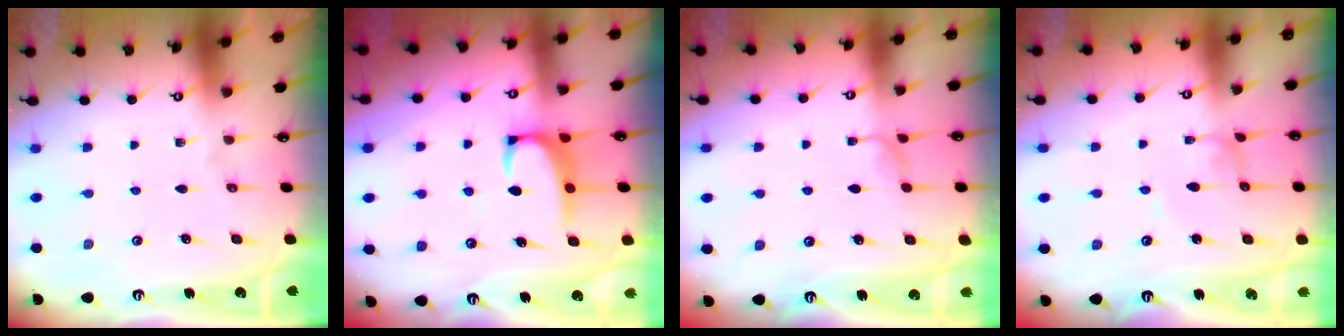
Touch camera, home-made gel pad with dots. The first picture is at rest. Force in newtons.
{"total": 2.4, "press": 2.3, "slide": 0.8}
{"total": 0.9, "press": 0.3, "slide": 0.8}
{"total": 2.2, "press": 2.2, "slide": 0.1}